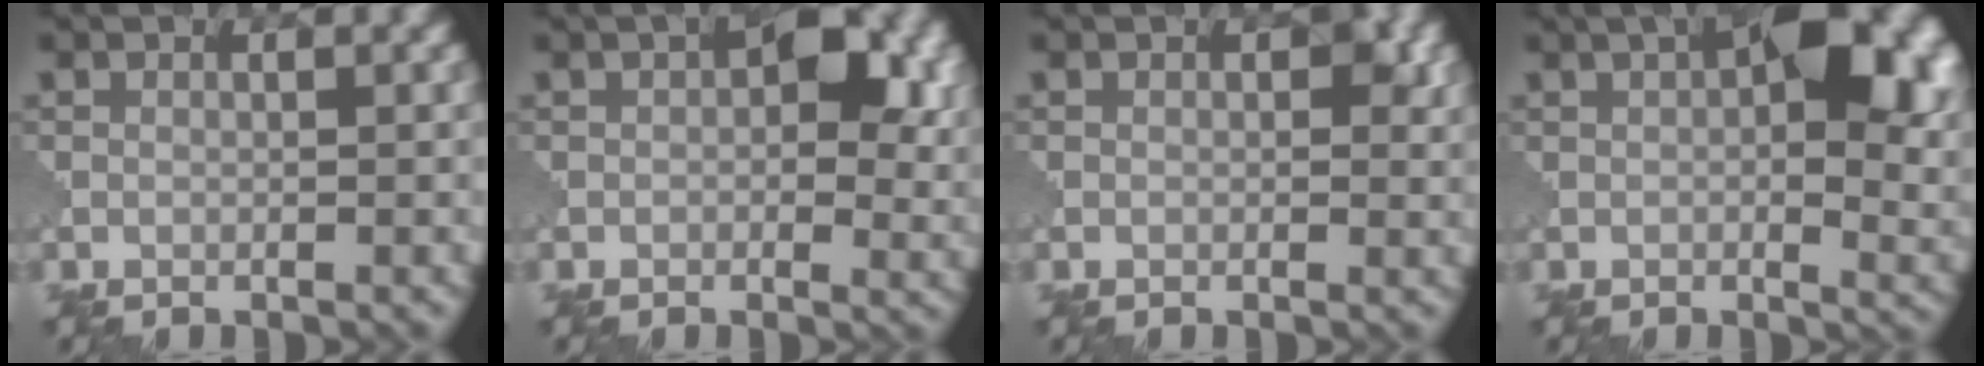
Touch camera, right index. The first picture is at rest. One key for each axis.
{"total": 7.0, "fx": 1.4, "fy": 3.9, "fz": 5.6, "tx": -0.065, "ty": -0.003, "tz": 0.020}
{"total": 2.4, "fx": 0.4, "fy": 1.3, "fz": 2.0, "tx": -0.020, "ty": -0.004, "tz": 0.005}
{"total": 10.7, "fx": 2.3, "fy": 5.1, "fz": 9.1, "tx": -0.101, "ty": 0.002, "tz": 0.035}